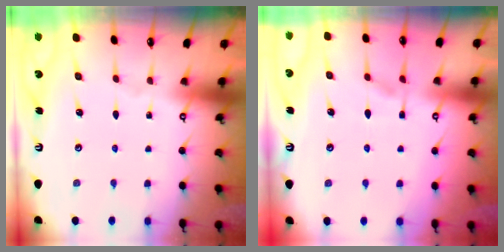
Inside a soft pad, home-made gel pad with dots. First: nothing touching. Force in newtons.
{"total": 1.2, "press": 0.3, "slide": 1.1}